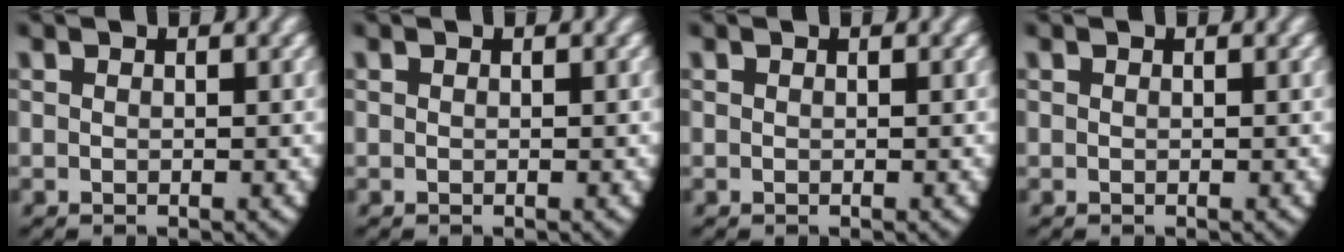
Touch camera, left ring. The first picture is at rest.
{"total": 0.0}
{"total": 0.0}
{"total": 0.0}